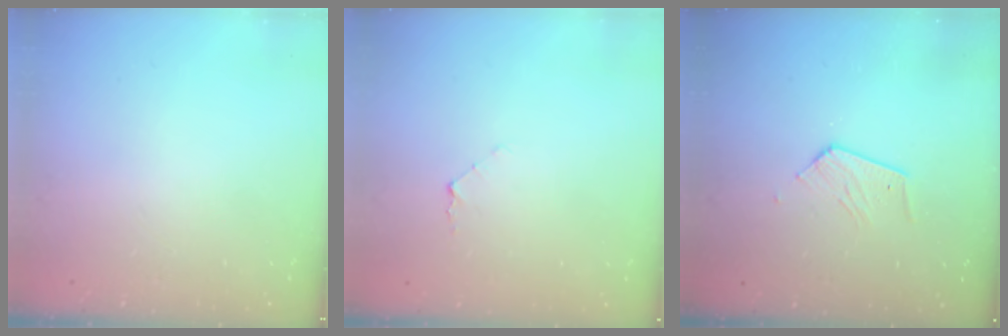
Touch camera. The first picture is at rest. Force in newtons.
{"total": 3.9, "press": 3.8, "slide": 0.3}
{"total": 5.3, "press": 5.3, "slide": 0.5}